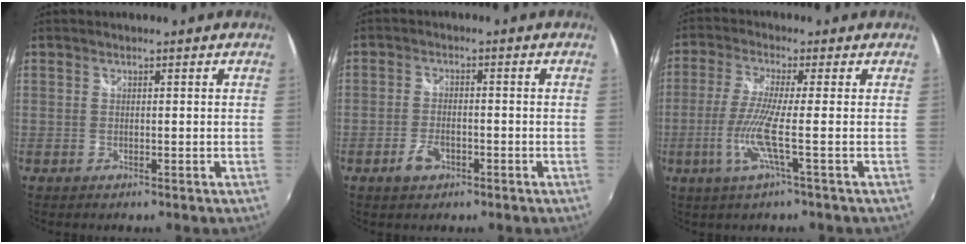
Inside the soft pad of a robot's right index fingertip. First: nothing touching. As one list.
[{"total": 4.1, "force": [-2.2, 2.3, 2.7], "torque": [-0.061, -0.002, -0.039]}, {"total": 7.3, "force": [-2.1, -1.2, 6.8], "torque": [-0.156, -0.010, -0.040]}]